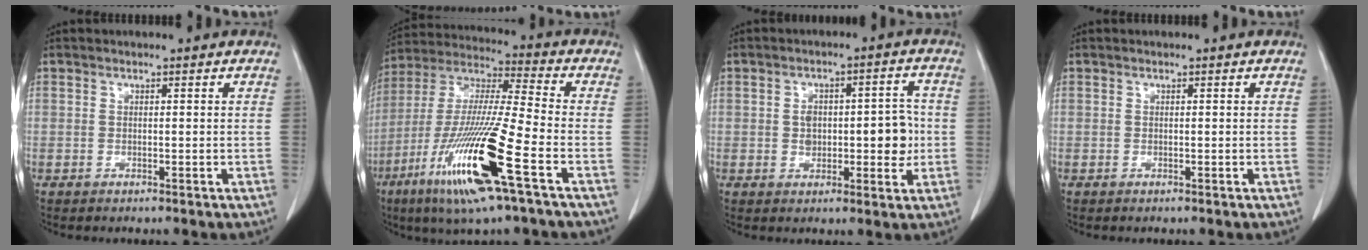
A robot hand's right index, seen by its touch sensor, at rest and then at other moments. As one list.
[{"total": 19.5, "force": [-8.4, 0.5, 17.5], "torque": [-0.378, -0.039, -0.163]}, {"total": 7.9, "force": [-0.3, 4.1, 6.7], "torque": [-0.088, 0.018, 0.002]}, {"total": 0.0}]